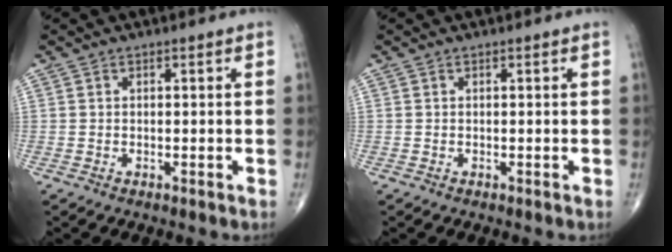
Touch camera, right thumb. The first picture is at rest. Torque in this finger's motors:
{"motor_torque": [0.00, 0.00, 0.00, 0.00, 0.02]}